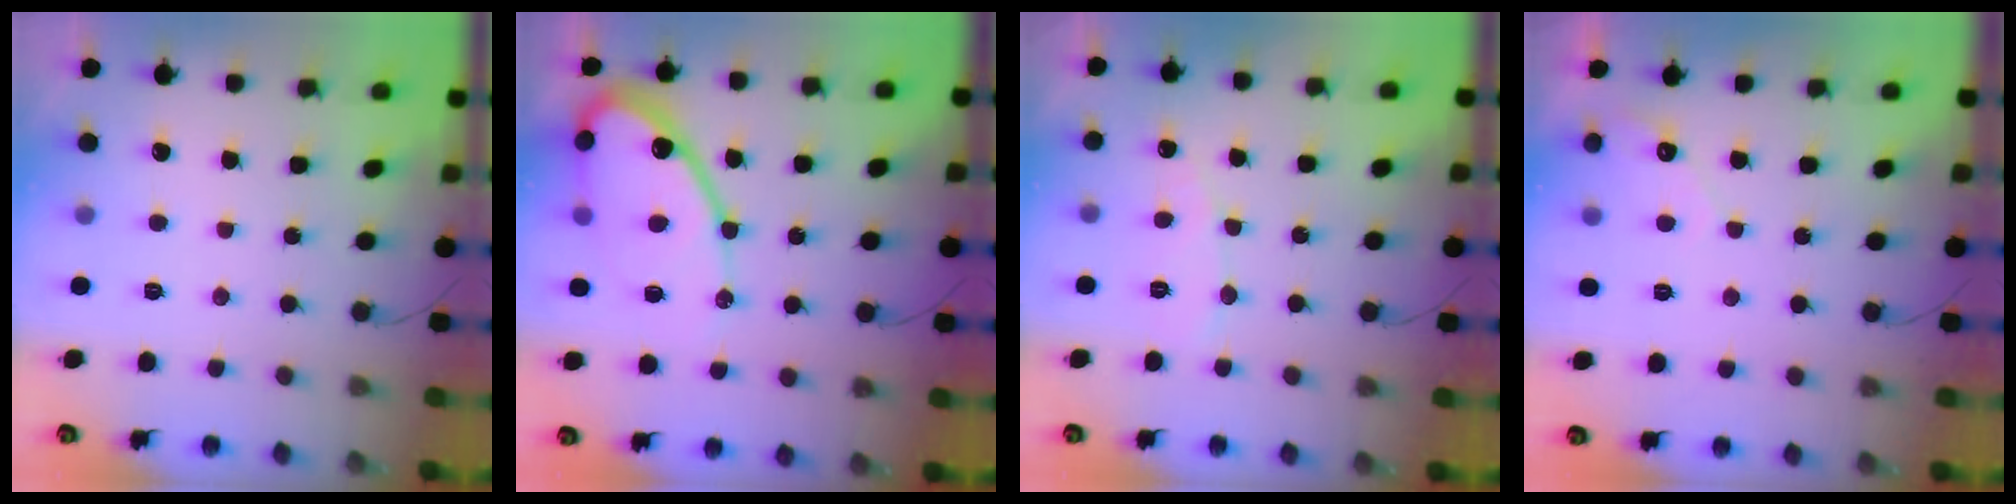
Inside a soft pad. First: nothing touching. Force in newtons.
{"total": 15.5, "press": 15.4, "slide": 1.5}
{"total": 5.7, "press": 5.7, "slide": 0.5}
{"total": 3.4, "press": 3.4, "slide": 0.1}